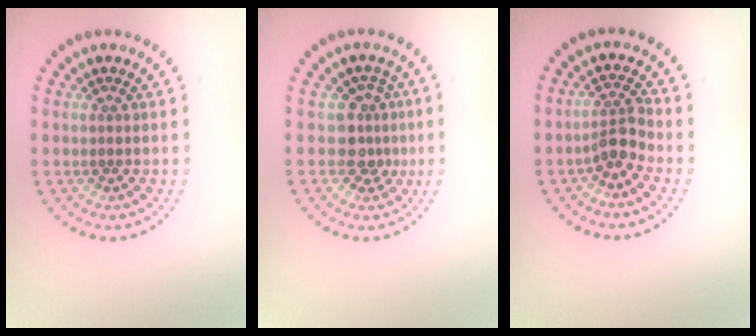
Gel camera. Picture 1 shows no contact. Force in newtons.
{"total": 2.5, "press": 1.9, "slide": 1.7}
{"total": 2.4, "press": 1.8, "slide": 1.5}